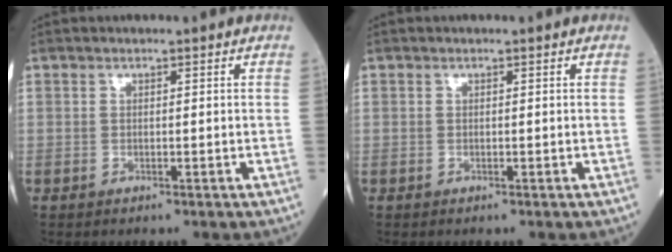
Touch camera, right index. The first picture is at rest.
{"total": 0.0}